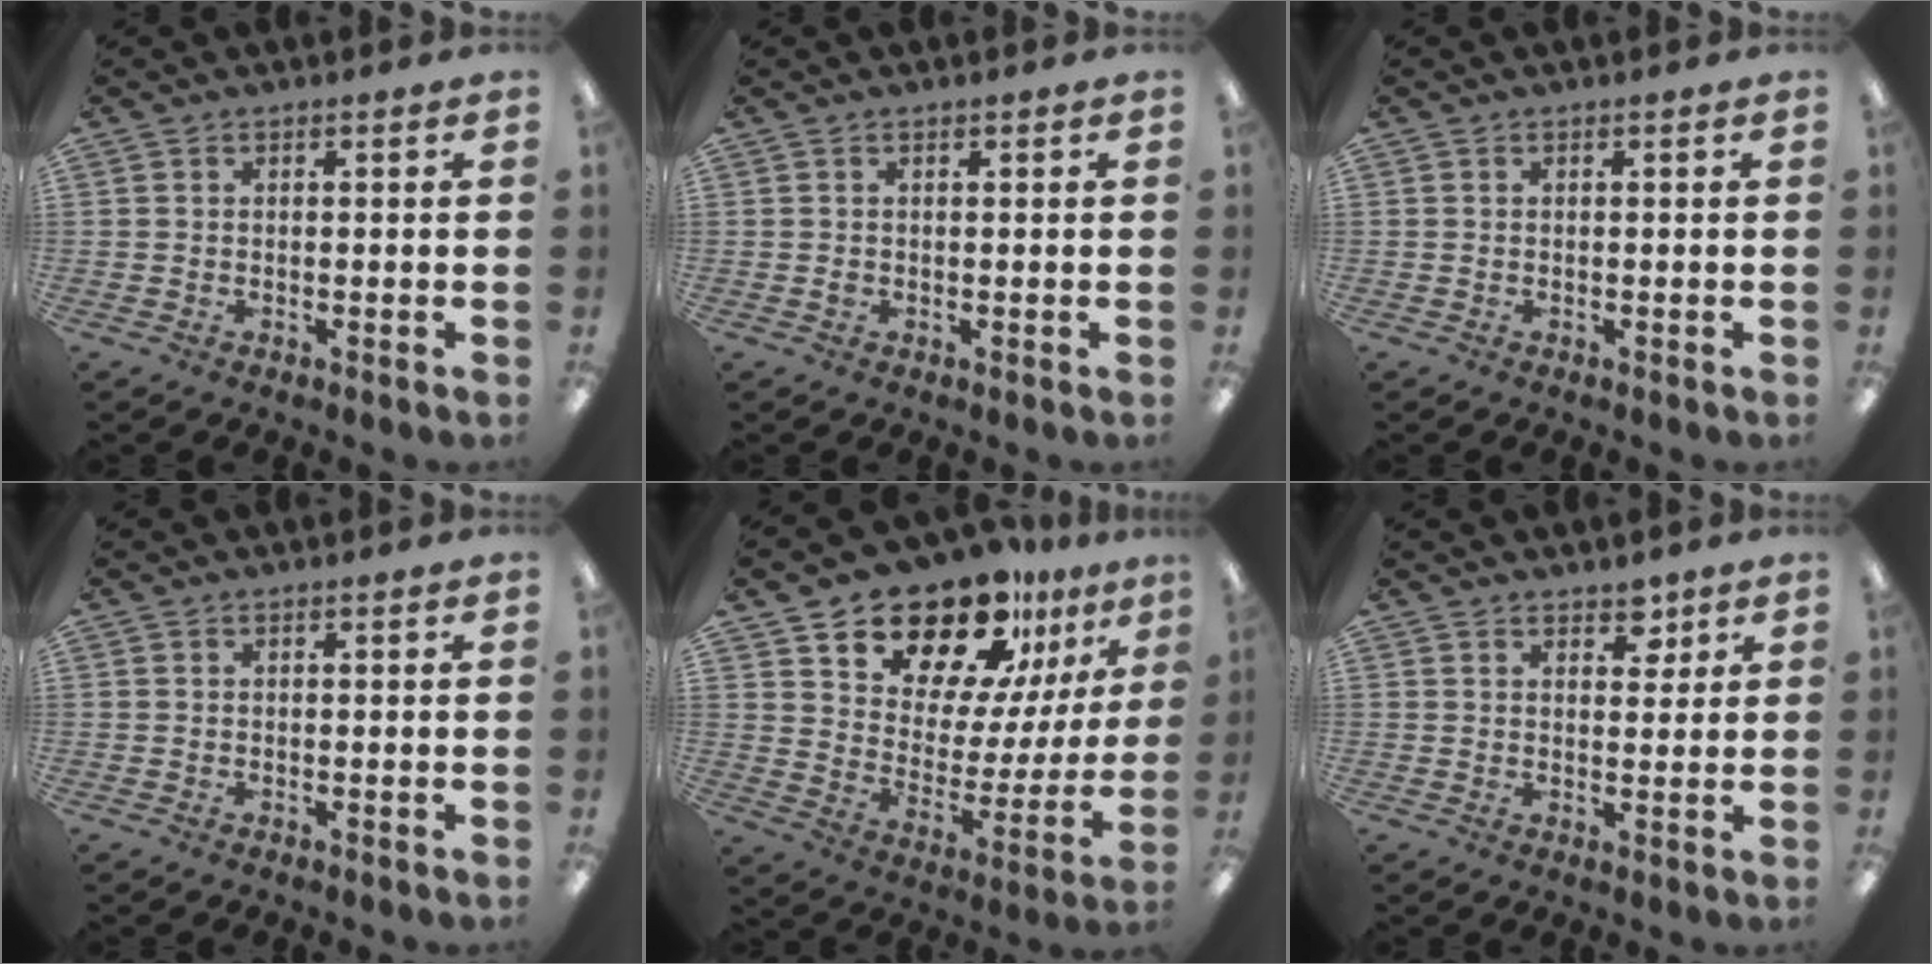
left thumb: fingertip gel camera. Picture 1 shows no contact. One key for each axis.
{"total": 0.8, "fx": 0.0, "fy": 0.6, "fz": 0.4, "tx": -0.009, "ty": 0.003, "tz": -0.002}
{"total": 0.0}
{"total": 0.0}
{"total": 18.6, "fx": 16.3, "fy": 7.0, "fz": 5.7, "tx": -0.105, "ty": -0.133, "tz": 0.290}
{"total": 4.0, "fx": 3.1, "fy": 2.2, "fz": 1.5, "tx": 0.005, "ty": -0.020, "tz": 0.048}